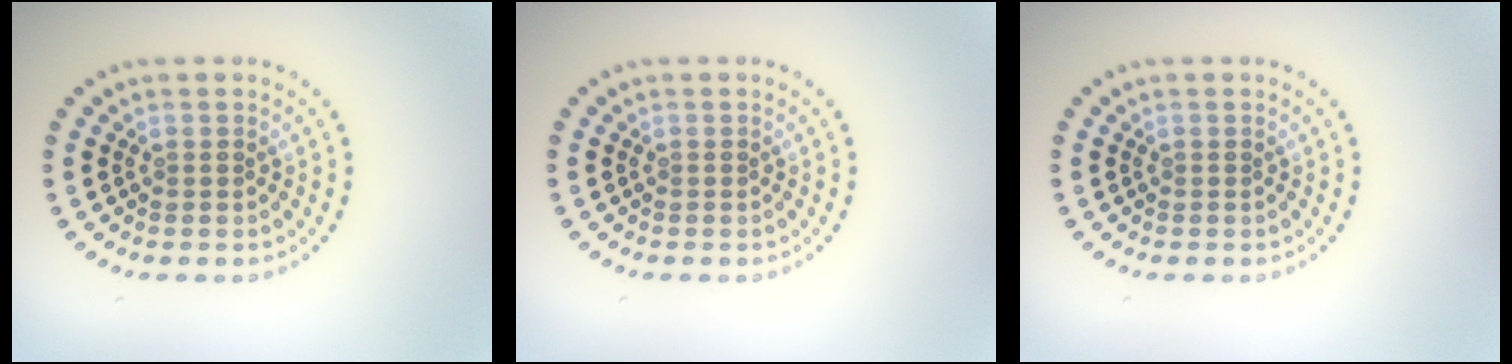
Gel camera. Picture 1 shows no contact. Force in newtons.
{"total": 0.0}
{"total": 0.0}